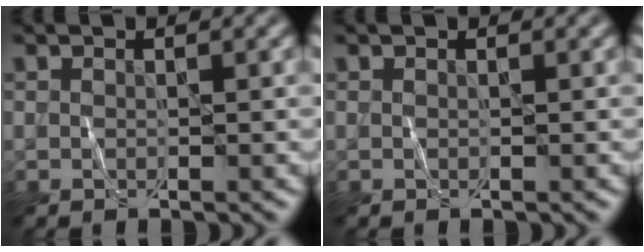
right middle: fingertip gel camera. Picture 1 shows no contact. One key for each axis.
{"total": 0.0}